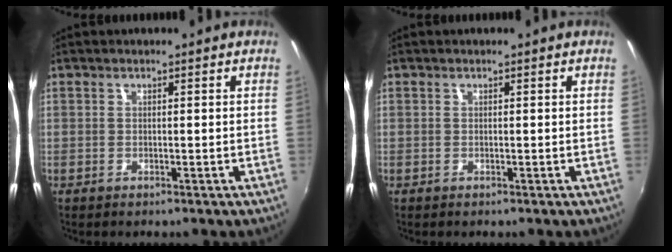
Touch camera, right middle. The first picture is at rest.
{"total": 0.0}